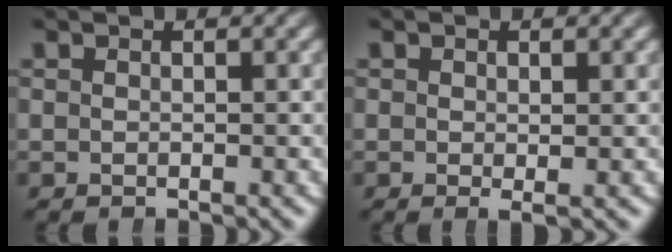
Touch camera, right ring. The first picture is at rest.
{"total": 0.9, "force": [0.1, 0.1, 0.9], "torque": [-0.014, -0.003, 0.003]}